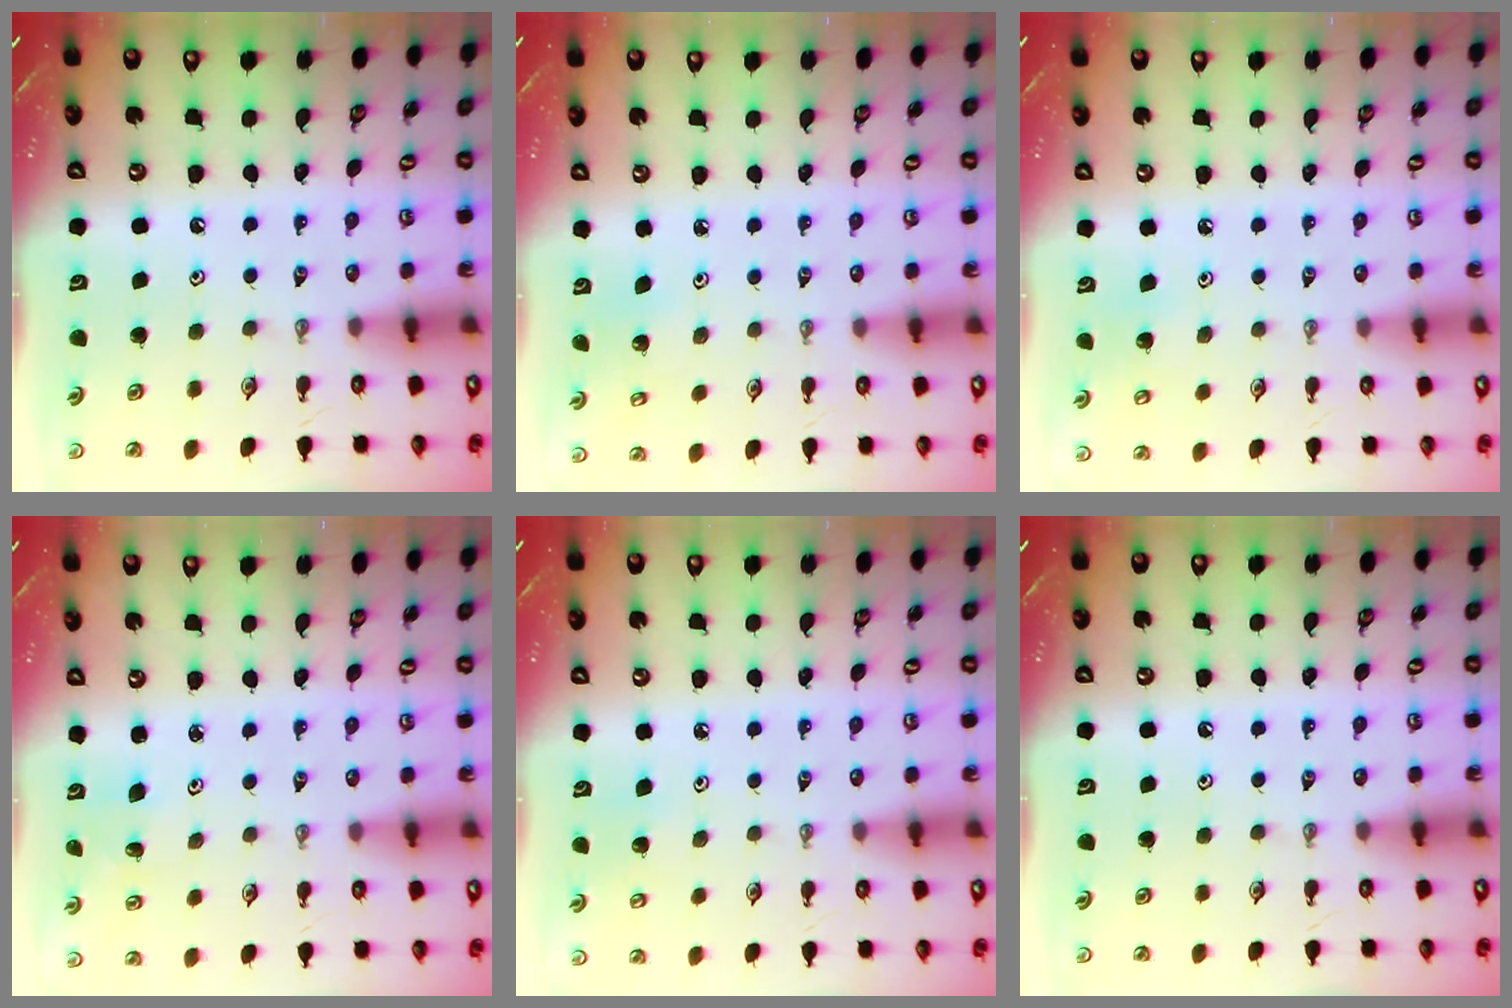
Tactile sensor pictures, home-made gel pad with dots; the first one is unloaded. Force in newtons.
{"total": 3.7, "press": 3.7, "slide": 0.2}
{"total": 6.0, "press": 6.0, "slide": 0.9}
{"total": 2.8, "press": 2.8, "slide": 0.3}
{"total": 5.0, "press": 4.8, "slide": 1.2}
{"total": 0.0}